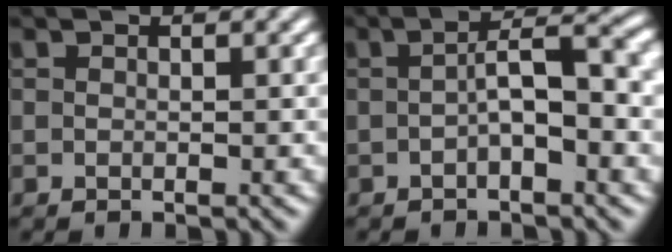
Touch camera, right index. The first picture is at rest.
{"total": 2.9, "force": [-0.6, -0.5, 2.8], "torque": [-0.031, 0.009, -0.011]}